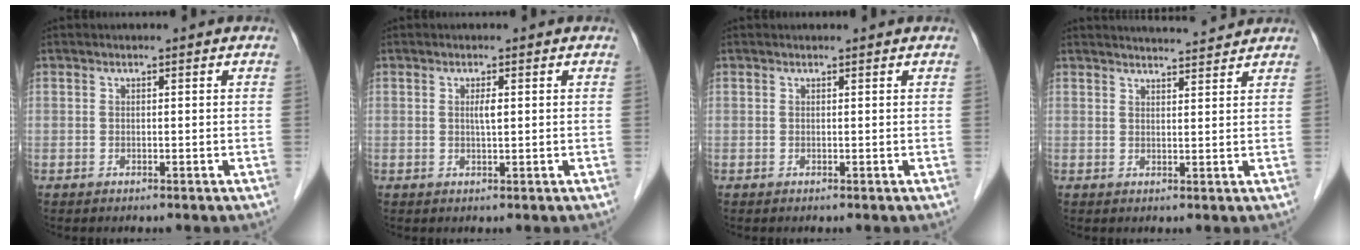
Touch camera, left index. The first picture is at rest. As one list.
[{"total": 1.3, "force": [0.3, 0.1, 1.2], "torque": [-0.028, -0.001, 0.006]}, {"total": 1.0, "force": [1.0, 0.1, 0.1], "torque": [-0.008, 0.010, 0.015]}, {"total": 6.1, "force": [6.0, 0.0, 1.2], "torque": [-0.022, 0.015, 0.077]}]